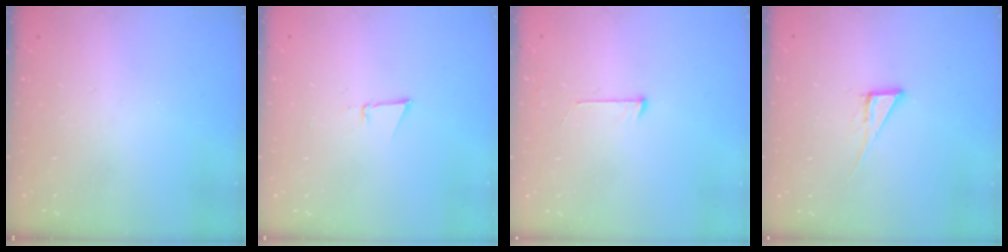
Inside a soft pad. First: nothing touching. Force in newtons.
{"total": 3.0, "press": 2.9, "slide": 0.8}
{"total": 5.5, "press": 5.5, "slide": 0.5}
{"total": 6.0, "press": 6.0, "slide": 0.4}